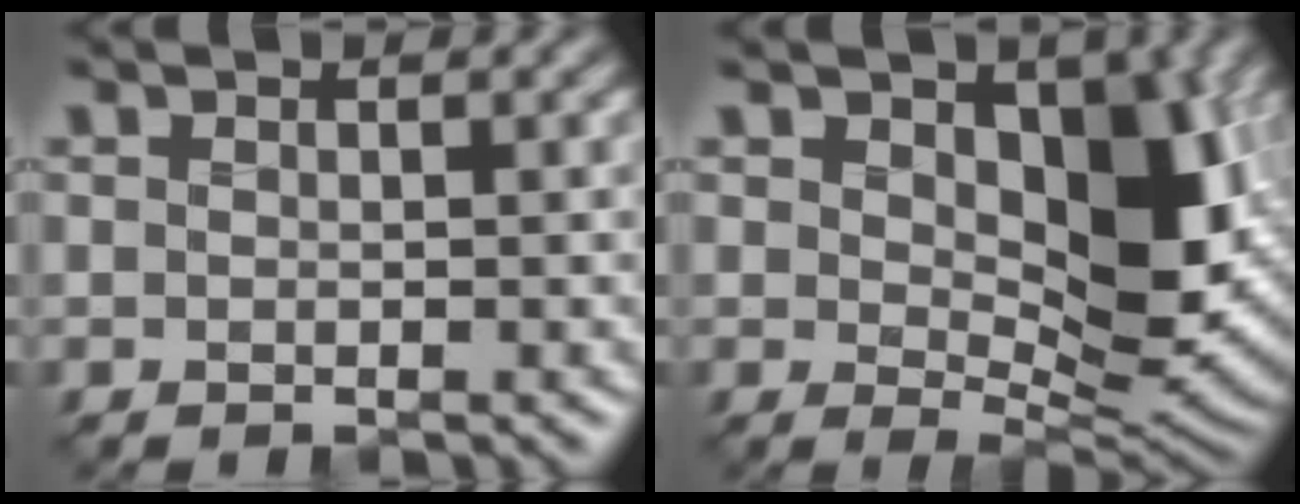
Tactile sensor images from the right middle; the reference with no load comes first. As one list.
[{"total": 9.7, "force": [1.9, 5.3, 7.9], "torque": [-0.124, -0.016, 0.029]}]